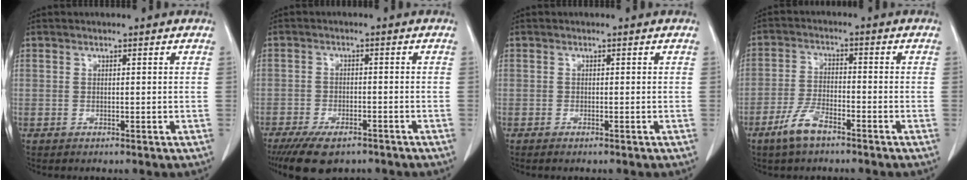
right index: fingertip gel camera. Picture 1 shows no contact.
{"total": 8.7, "force": [-6.6, 3.1, 4.7], "torque": [-0.074, -0.009, -0.100]}
{"total": 0.7, "force": [-0.5, -0.1, 0.4], "torque": [-0.013, -0.003, -0.007]}
{"total": 5.7, "force": [-4.1, 1.5, 3.7], "torque": [-0.083, -0.003, -0.078]}